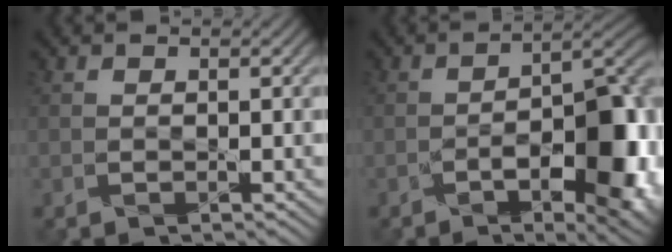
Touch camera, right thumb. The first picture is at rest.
{"total": 13.8, "force": [-5.5, 5.2, 11.5], "torque": [-0.151, -0.002, -0.080]}